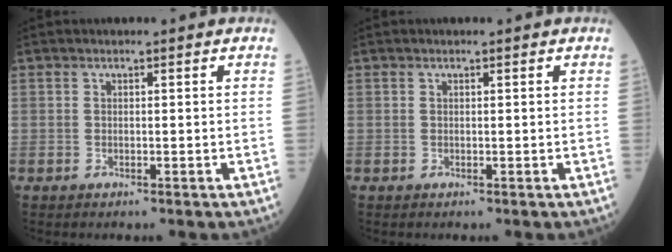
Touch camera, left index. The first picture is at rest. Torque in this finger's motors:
{"motor_torque": [0.33, -0.09, -0.01, -0.01]}